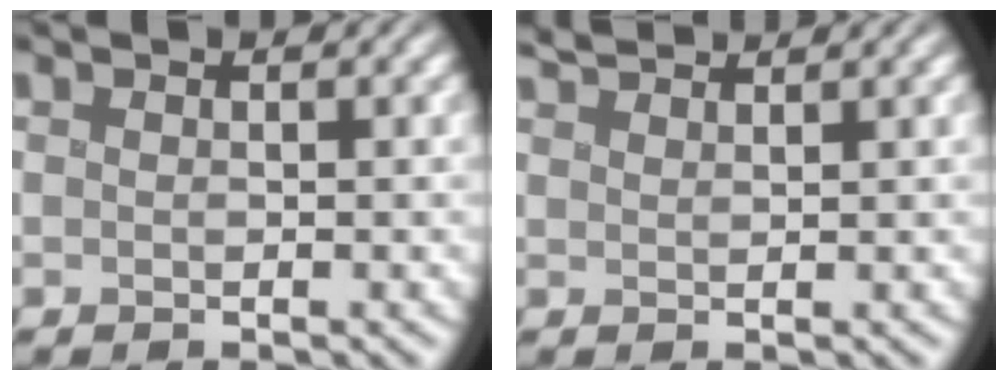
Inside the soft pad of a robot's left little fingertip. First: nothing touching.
{"total": 2.5, "force": [2.4, 0.3, 0.7], "torque": [-0.016, 0.013, 0.035]}